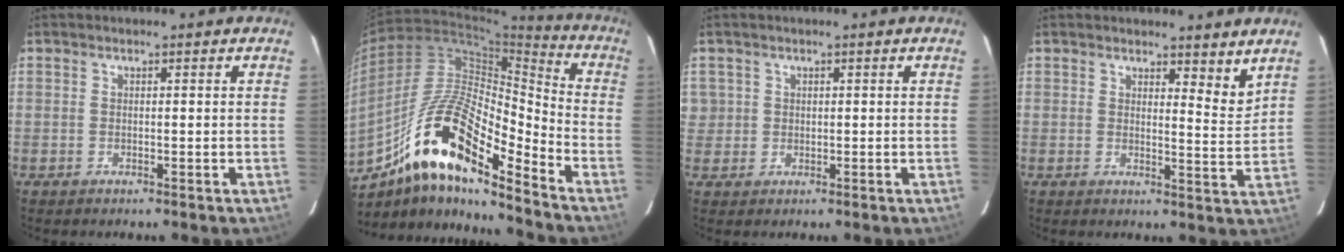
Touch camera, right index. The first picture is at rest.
{"total": 17.5, "force": [-10.7, 4.3, 13.1], "torque": [-0.243, 0.030, -0.181]}
{"total": 2.4, "force": [0.7, 2.3, -0.1], "torque": [0.018, 0.005, 0.009]}
{"total": 4.5, "force": [3.9, 1.2, 2.1], "torque": [-0.021, -0.025, 0.044]}